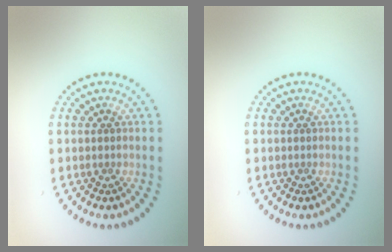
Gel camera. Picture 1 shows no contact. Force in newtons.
{"total": 0.0}